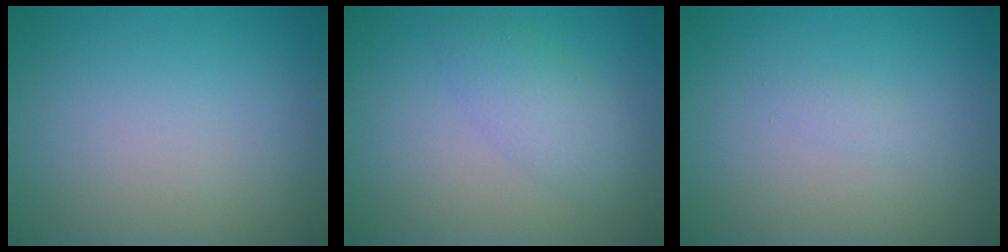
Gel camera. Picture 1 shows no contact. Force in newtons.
{"total": 2.8, "press": 2.8, "slide": 0.2}
{"total": 0.6, "press": 0.6, "slide": 0.0}